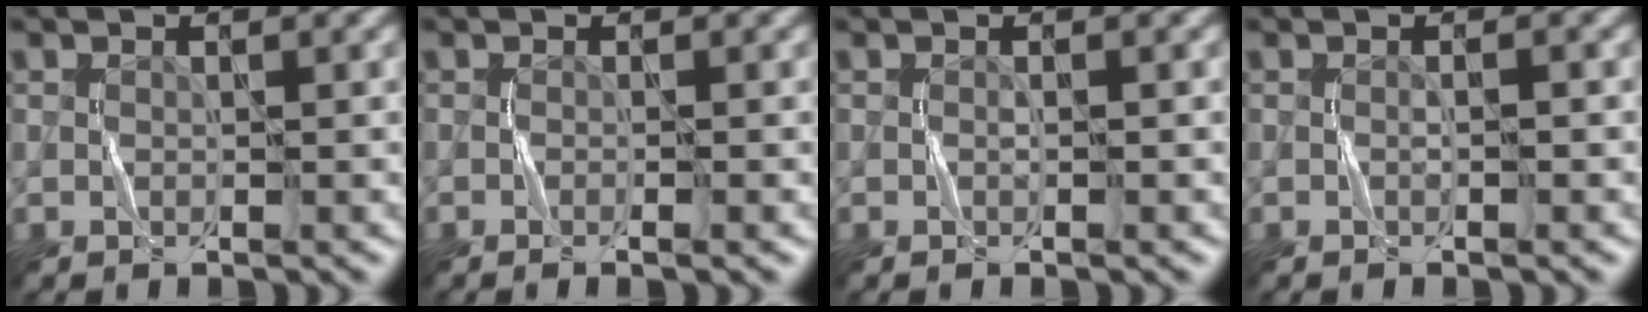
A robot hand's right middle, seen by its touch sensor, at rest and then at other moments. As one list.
[{"total": 1.5, "force": [-0.5, 0.4, 1.3], "torque": [-0.016, -0.003, -0.013]}, {"total": 0.6, "force": [-0.2, 0.0, 0.6], "torque": [-0.010, 0.000, -0.004]}, {"total": 0.9, "force": [-0.3, 0.0, 0.9], "torque": [-0.015, -0.001, -0.008]}]